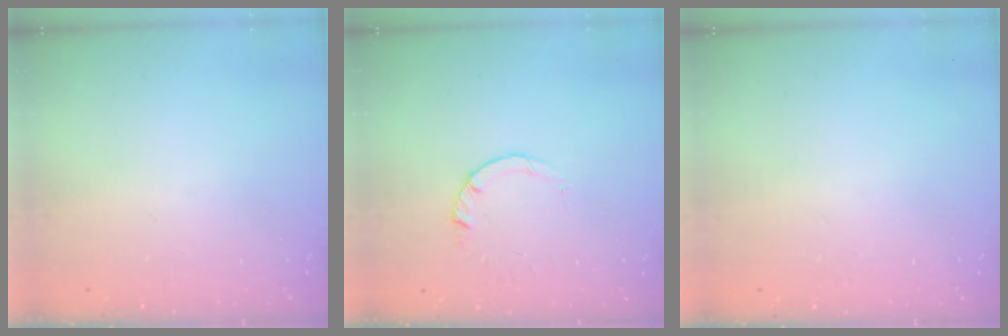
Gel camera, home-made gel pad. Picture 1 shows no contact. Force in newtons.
{"total": 1.0, "press": 0.9, "slide": 0.3}
{"total": 2.6, "press": 2.6, "slide": 0.2}